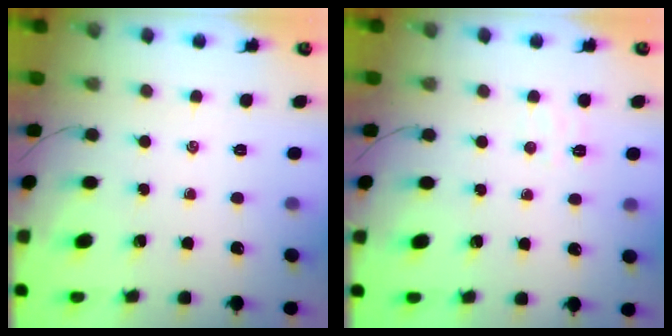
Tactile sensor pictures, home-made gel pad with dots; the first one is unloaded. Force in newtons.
{"total": 3.8, "press": 3.7, "slide": 1.0}